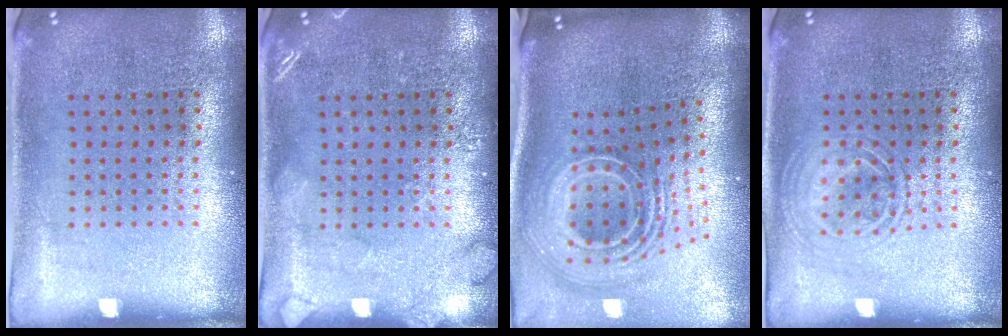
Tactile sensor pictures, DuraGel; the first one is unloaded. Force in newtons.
{"total": 1.8, "press": 1.8, "slide": 0.3}
{"total": 3.3, "press": 2.1, "slide": 2.5}
{"total": 1.2, "press": 1.2, "slide": 0.1}